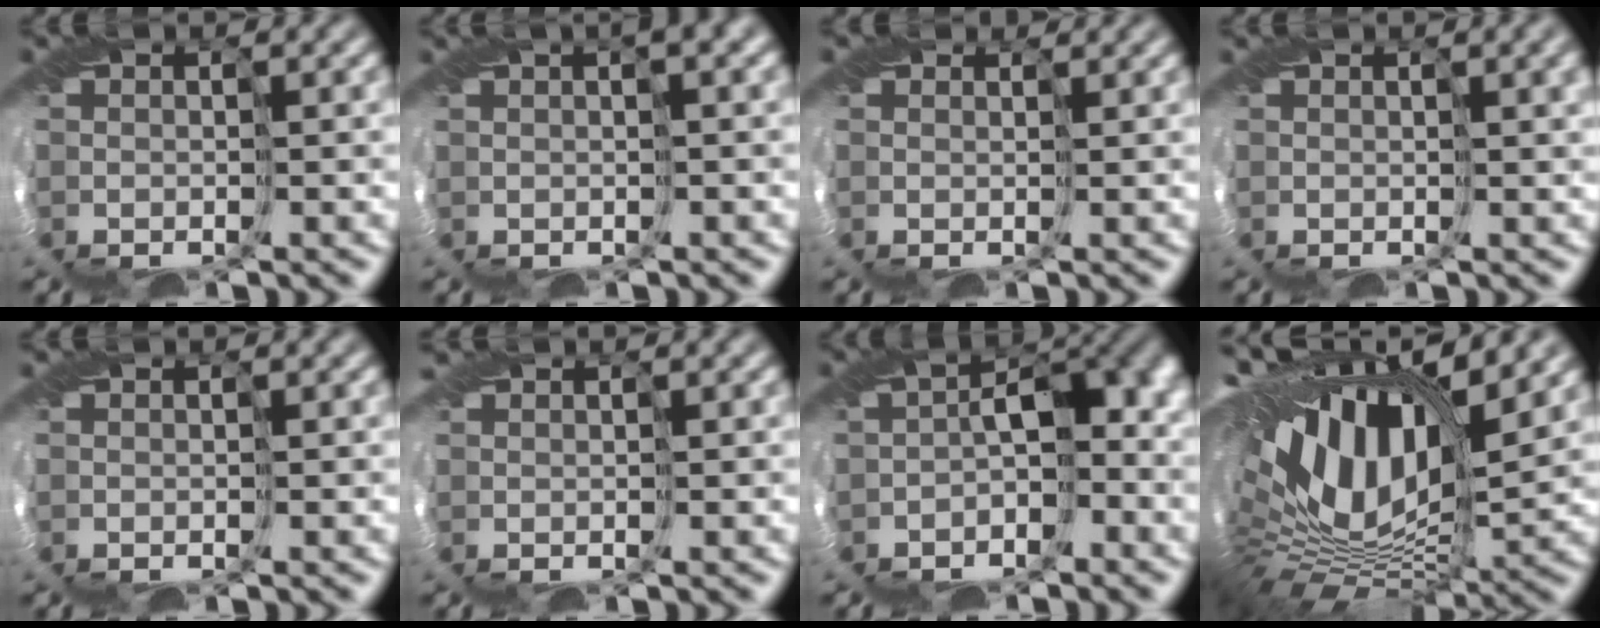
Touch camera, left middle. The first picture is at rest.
{"total": 3.2, "force": [1.7, 0.6, 2.7], "torque": [-0.042, 0.014, 0.020]}
{"total": 2.2, "force": [2.0, 0.7, 0.6], "torque": [-0.014, 0.004, 0.019]}
{"total": 3.0, "force": [1.2, 0.9, 2.6], "torque": [-0.027, 0.008, 0.014]}
{"total": 0.0}
{"total": 0.7, "force": [0.6, -0.3, -0.2], "torque": [0.000, 0.006, 0.012]}
{"total": 6.6, "force": [-1.5, 3.6, 5.3], "torque": [-0.061, 0.014, -0.035]}
{"total": 17.1, "force": [6.0, 8.6, 13.5], "torque": [-0.266, 0.037, 0.088]}